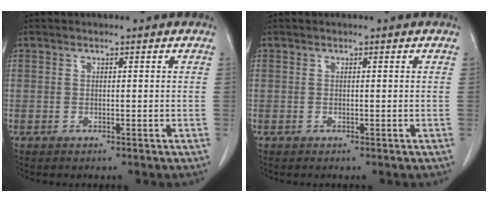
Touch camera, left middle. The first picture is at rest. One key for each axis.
{"total": 0.0}